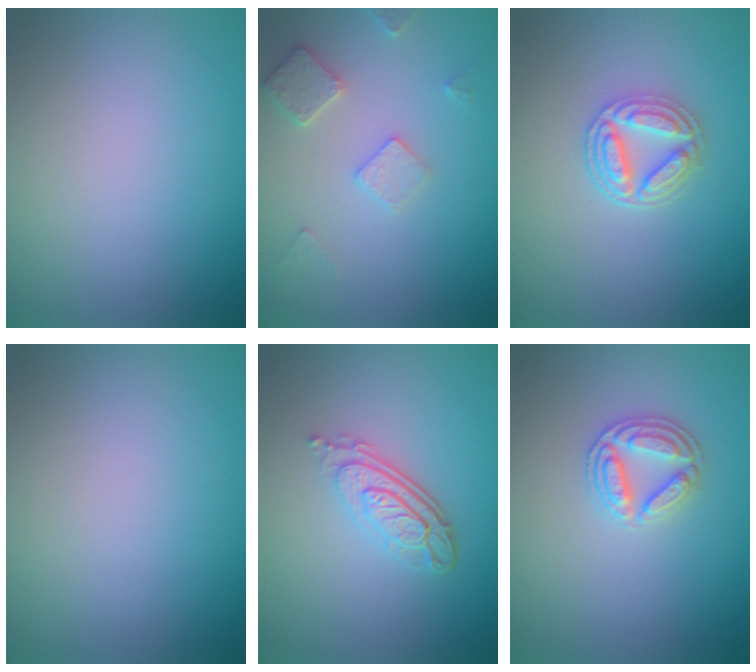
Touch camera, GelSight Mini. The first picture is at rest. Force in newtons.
{"total": 2.9, "press": 2.9, "slide": 0.4}
{"total": 3.7, "press": 3.3, "slide": 1.7}
{"total": 0.0}
{"total": 4.4, "press": 3.2, "slide": 3.1}
{"total": 2.8, "press": 2.8, "slide": 0.3}